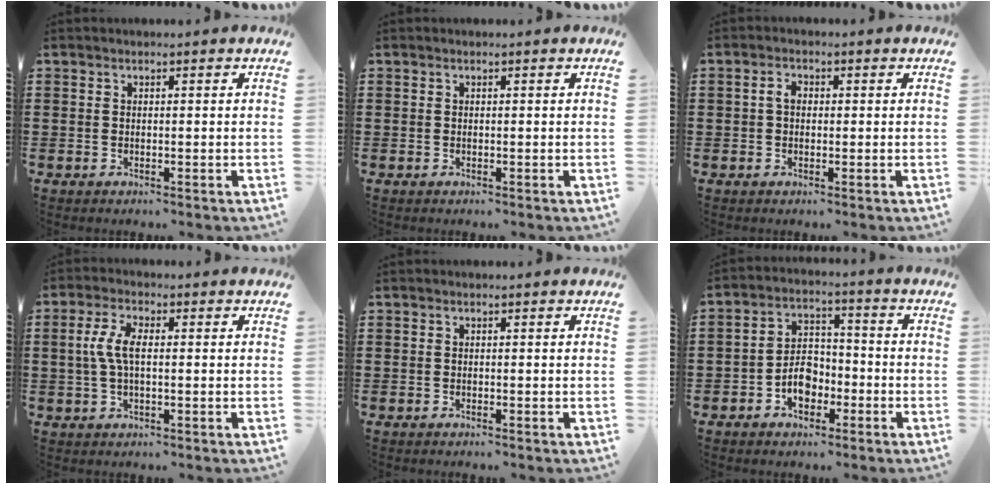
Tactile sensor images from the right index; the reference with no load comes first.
{"total": 0.0}
{"total": 2.1, "force": [0.1, 1.4, 1.5], "torque": [-0.031, 0.006, 0.000]}
{"total": 5.1, "force": [0.2, 2.1, 4.6], "torque": [-0.110, 0.001, -0.006]}
{"total": 0.0}
{"total": 5.3, "force": [-2.3, 3.7, 3.1], "torque": [-0.051, 0.006, -0.042]}